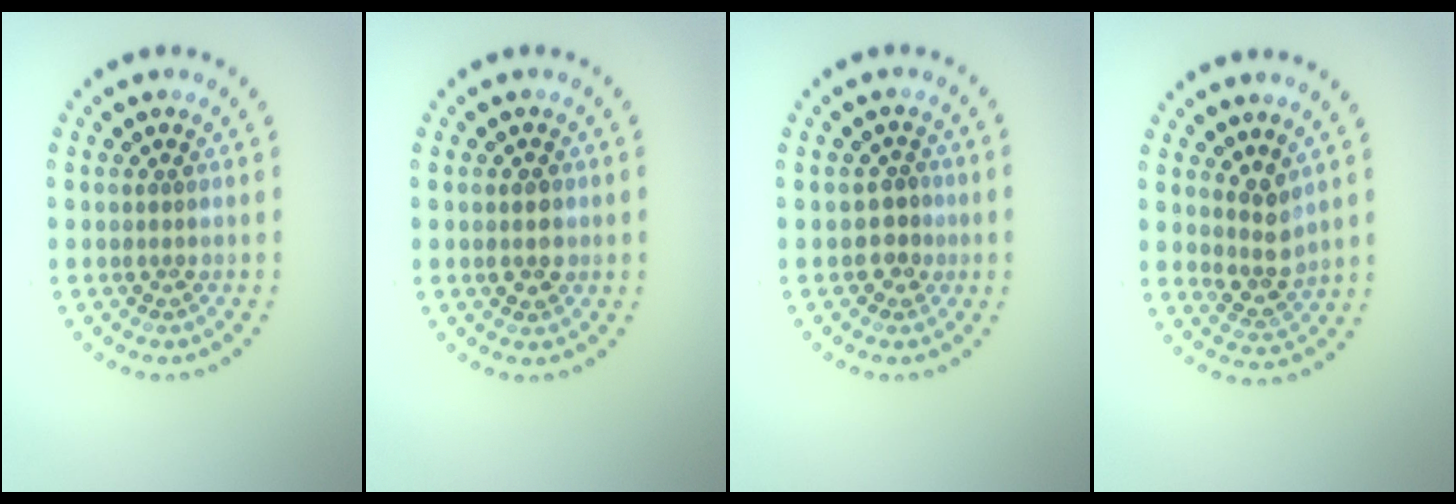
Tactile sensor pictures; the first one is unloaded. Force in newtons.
{"total": 1.6, "press": 1.6, "slide": 0.2}
{"total": 1.8, "press": 1.6, "slide": 0.9}
{"total": 2.6, "press": 2.0, "slide": 1.6}